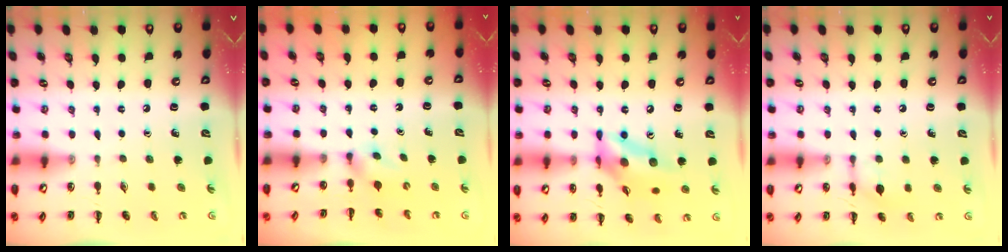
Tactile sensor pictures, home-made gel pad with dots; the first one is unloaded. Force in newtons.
{"total": 2.9, "press": 2.8, "slide": 0.9}
{"total": 13.9, "press": 13.4, "slide": 3.5}
{"total": 6.5, "press": 6.5, "slide": 0.2}